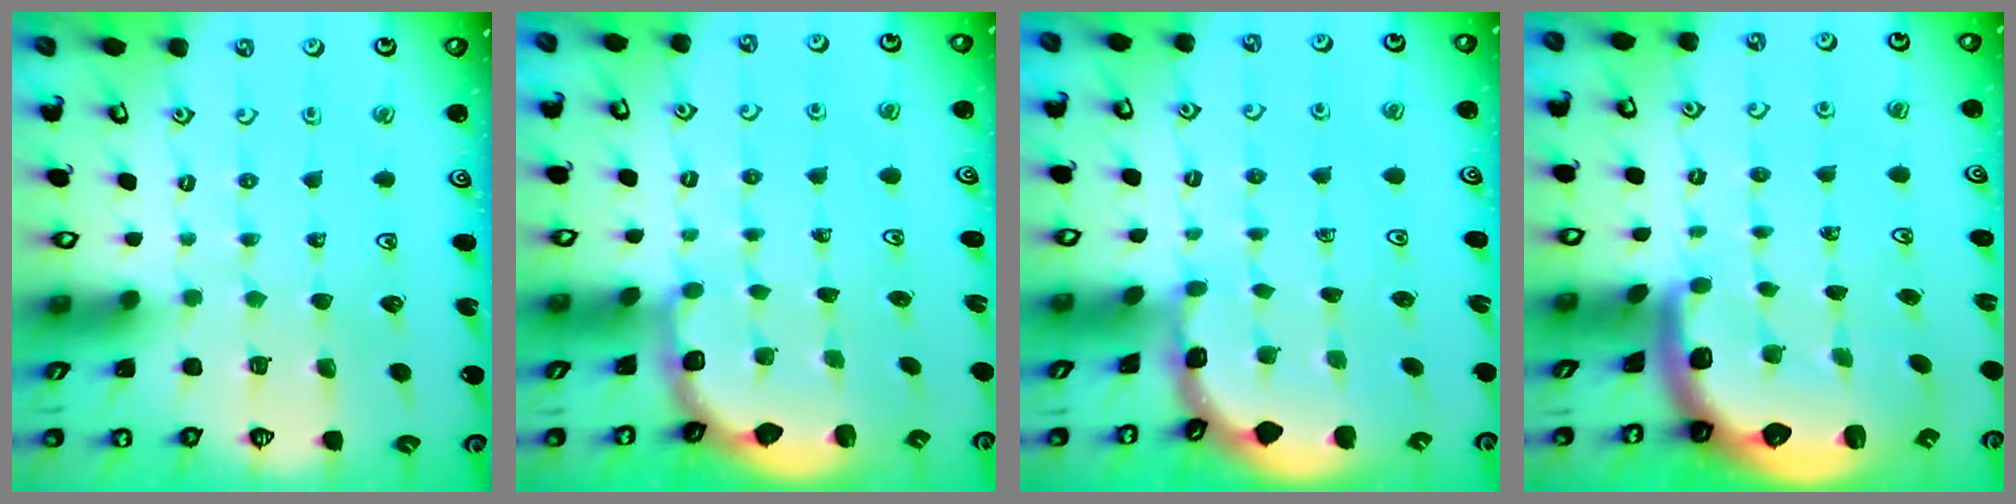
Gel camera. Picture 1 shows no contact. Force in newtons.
{"total": 2.7, "press": 2.2, "slide": 1.5}
{"total": 1.6, "press": 1.6, "slide": 0.1}
{"total": 2.9, "press": 2.6, "slide": 1.4}